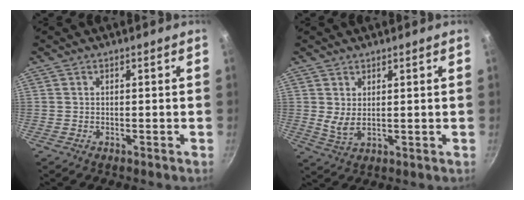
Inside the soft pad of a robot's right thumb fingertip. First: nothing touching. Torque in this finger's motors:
{"motor_torque": [-0.11, 0.21, 0.43, -0.11, 0.12]}